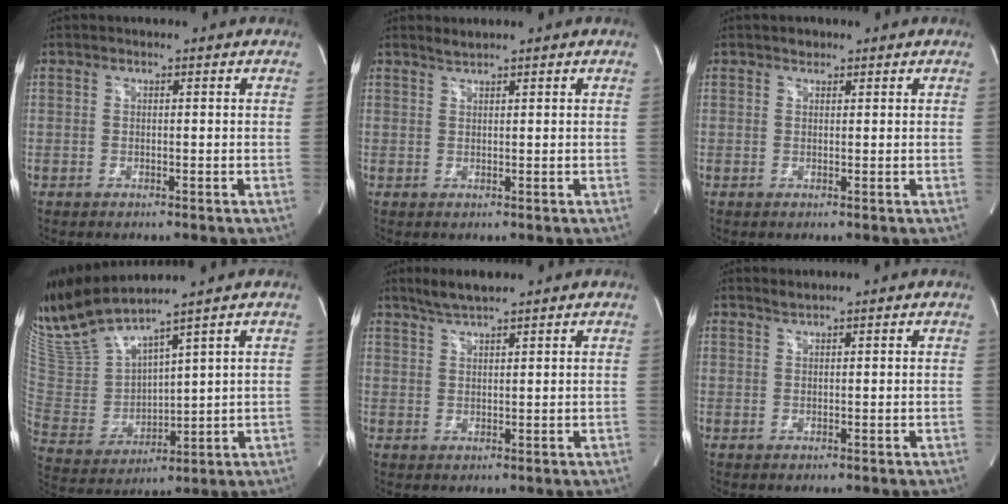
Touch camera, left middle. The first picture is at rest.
{"total": 1.1, "force": [1.1, -0.2, 0.1], "torque": [-0.007, 0.003, 0.025]}
{"total": 1.0, "force": [0.8, 0.6, 0.2], "torque": [-0.007, 0.000, 0.012]}
{"total": 13.0, "force": [11.5, -0.4, 6.1], "torque": [-0.136, -0.009, 0.242]}
{"total": 4.2, "force": [3.5, 0.2, 2.2], "torque": [-0.052, 0.008, 0.070]}
{"total": 0.9, "force": [0.8, -0.2, 0.1], "torque": [-0.007, 0.003, 0.020]}